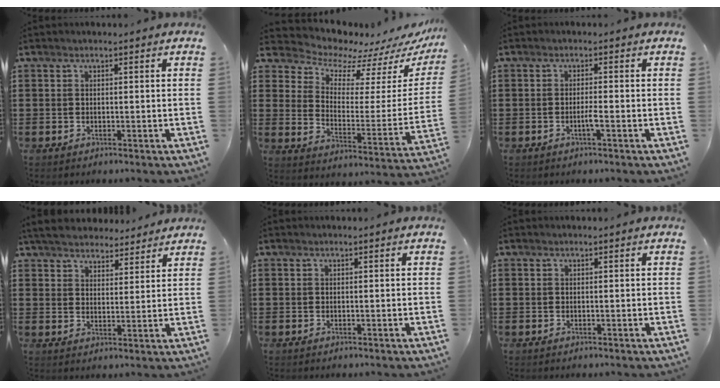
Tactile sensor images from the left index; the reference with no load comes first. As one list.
[{"total": 6.6, "force": [6.2, 2.1, 0.8], "torque": [-0.041, -0.066, 0.104]}, {"total": 1.7, "force": [-0.8, -0.1, 1.6], "torque": [-0.029, -0.001, -0.014]}, {"total": 5.0, "force": [4.6, 1.5, 1.0], "torque": [-0.039, -0.015, 0.084]}, {"total": 0.0}, {"total": 0.0}]